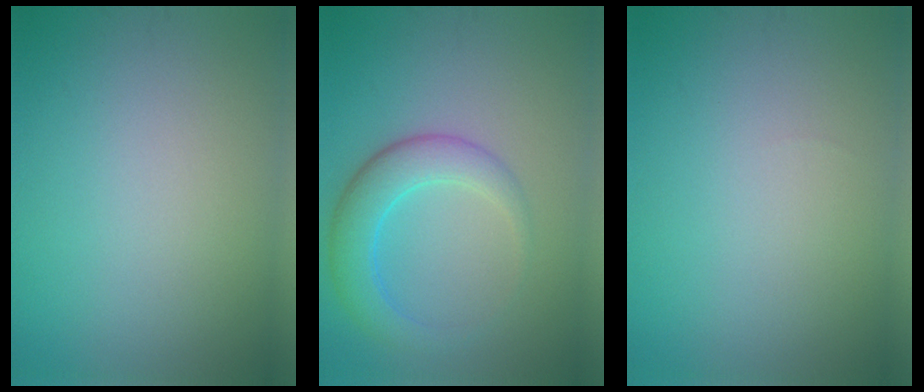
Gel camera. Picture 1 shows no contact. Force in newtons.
{"total": 4.5, "press": 4.5, "slide": 0.1}
{"total": 0.0}